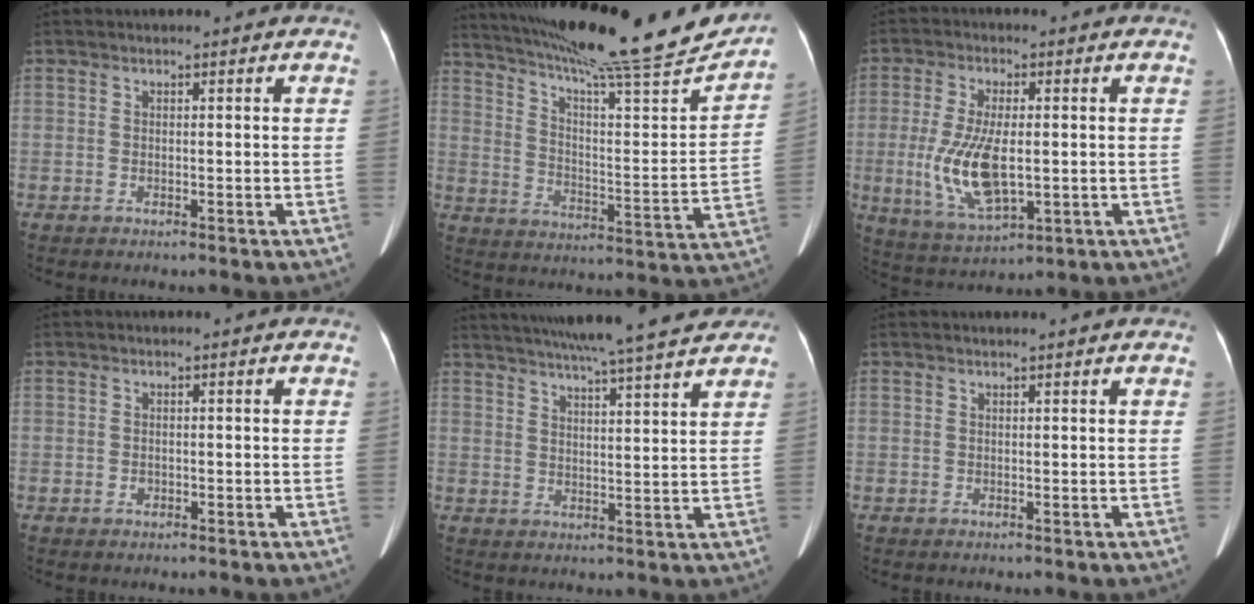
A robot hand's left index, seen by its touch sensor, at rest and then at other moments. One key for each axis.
{"total": 25.4, "fx": 22.3, "fy": 0.8, "fz": 12.1, "tx": -0.204, "ty": -0.035, "tz": 0.317}
{"total": 10.3, "fx": -1.1, "fy": 3.8, "fz": 9.5, "tx": -0.207, "ty": -0.011, "tz": -0.010}
{"total": 0.8, "fx": -0.4, "fy": 0.6, "fz": 0.3, "tx": -0.009, "ty": 0.000, "tz": -0.007}
{"total": 19.0, "fx": 16.6, "fy": 1.4, "fz": 9.1, "tx": -0.150, "ty": 0.021, "tz": 0.224}
{"total": 1.6, "fx": 1.4, "fy": 0.0, "fz": 0.8, "tx": -0.009, "ty": 0.013, "tz": 0.018}